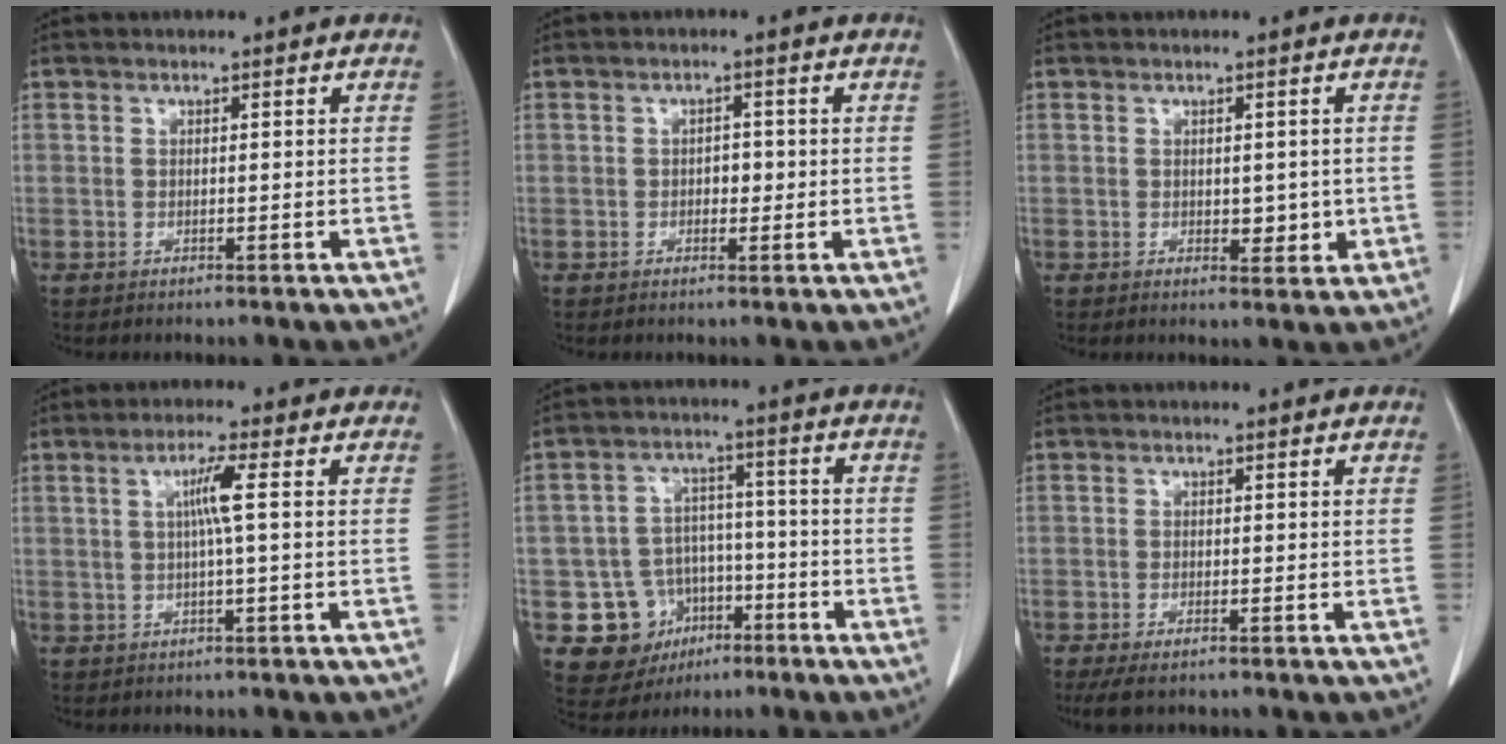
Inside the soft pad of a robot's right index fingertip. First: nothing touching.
{"total": 1.9, "force": [-0.2, 1.2, 1.4], "torque": [-0.018, 0.004, -0.002]}
{"total": 3.0, "force": [-0.2, 1.6, 2.4], "torque": [-0.027, -0.005, 0.005]}
{"total": 3.8, "force": [0.5, -0.7, 3.7], "torque": [-0.069, 0.004, 0.009]}
{"total": 9.9, "force": [-3.7, 8.8, 2.3], "torque": [-0.038, 0.024, -0.046]}
{"total": 3.5, "force": [-2.5, 1.0, 2.2], "torque": [-0.041, -0.008, -0.039]}